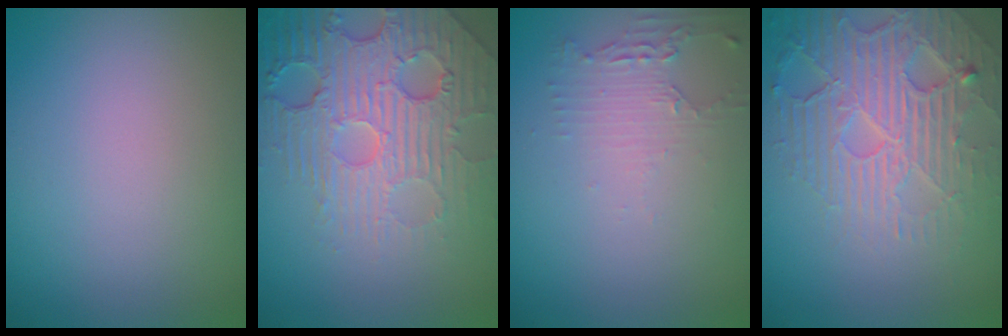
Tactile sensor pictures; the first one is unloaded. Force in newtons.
{"total": 6.9, "press": 5.3, "slide": 4.4}
{"total": 2.2, "press": 1.7, "slide": 1.4}
{"total": 6.7, "press": 4.9, "slide": 4.5}